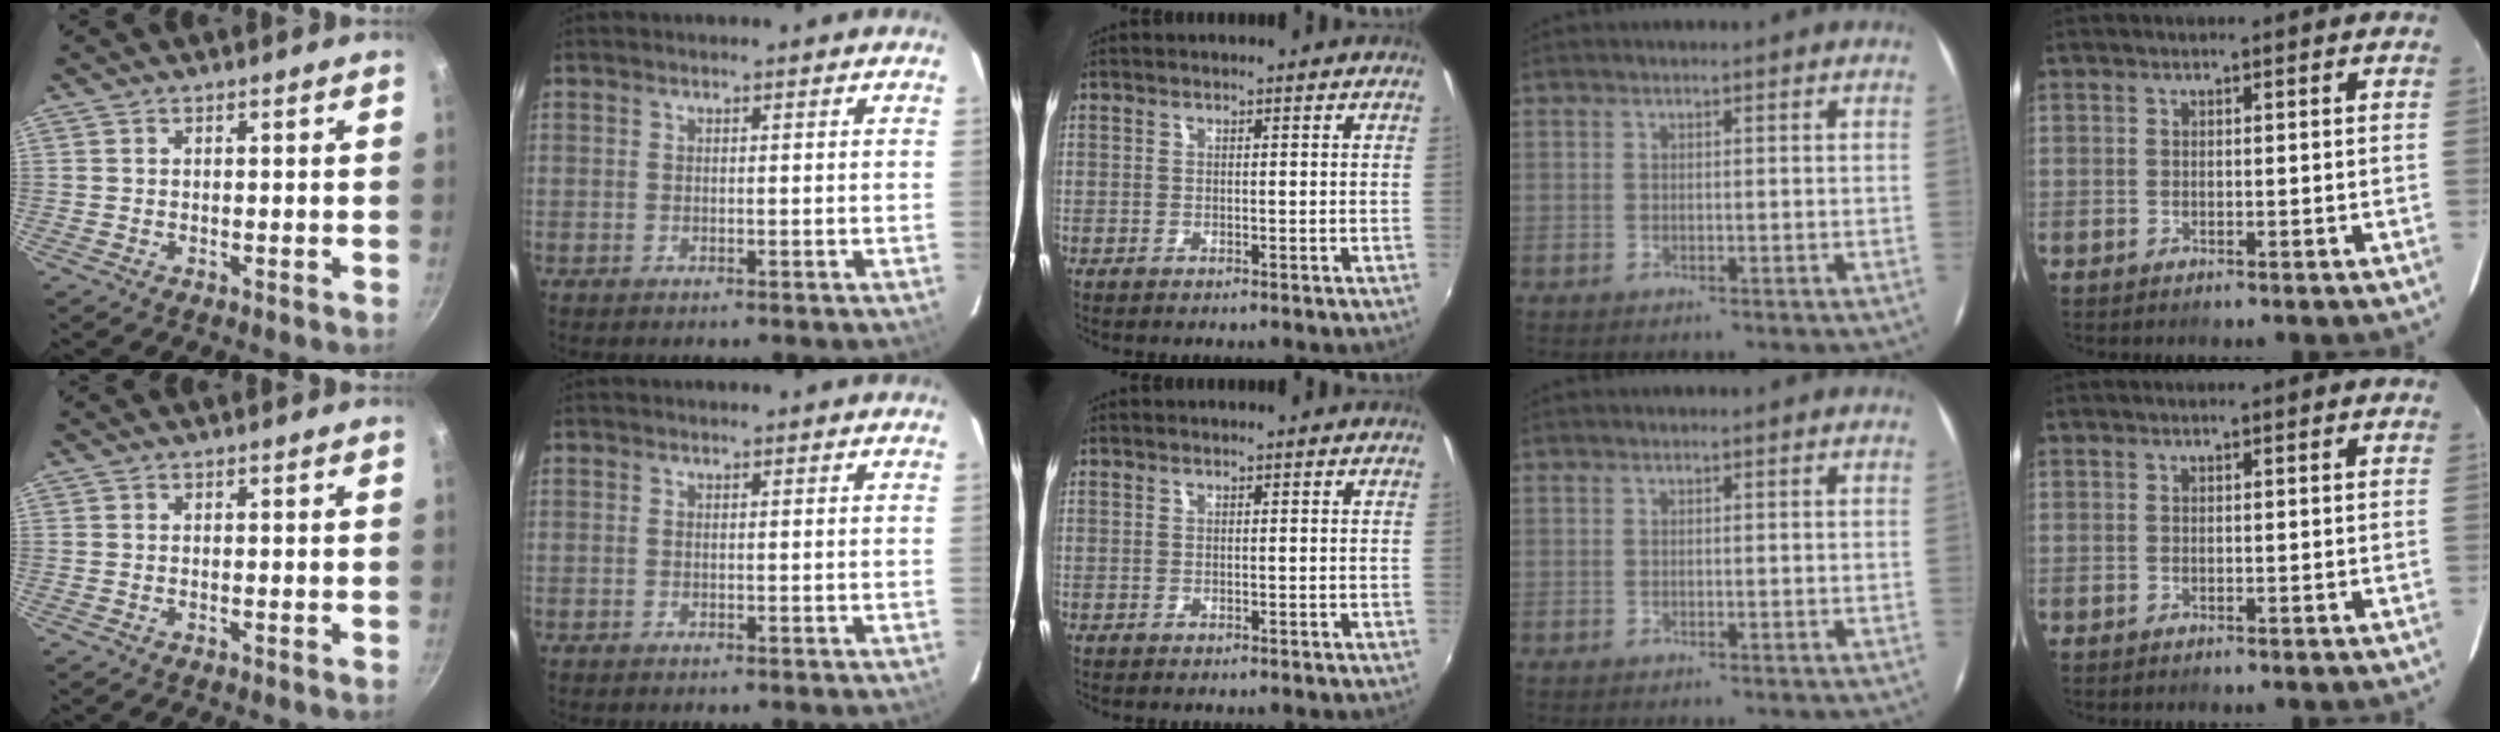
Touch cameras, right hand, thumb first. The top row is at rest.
{}